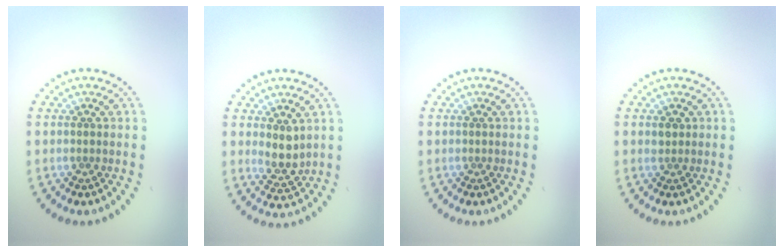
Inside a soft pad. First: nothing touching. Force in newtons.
{"total": 2.4, "press": 2.0, "slide": 1.3}
{"total": 0.0}
{"total": 0.9, "press": 0.8, "slide": 0.4}